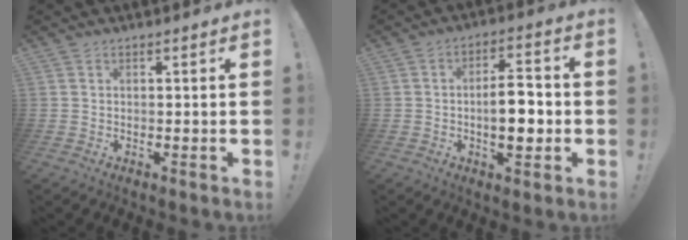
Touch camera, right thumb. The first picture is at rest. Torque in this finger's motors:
{"motor_torque": [-0.02, 0.27, 0.04, -0.01, 0.07]}